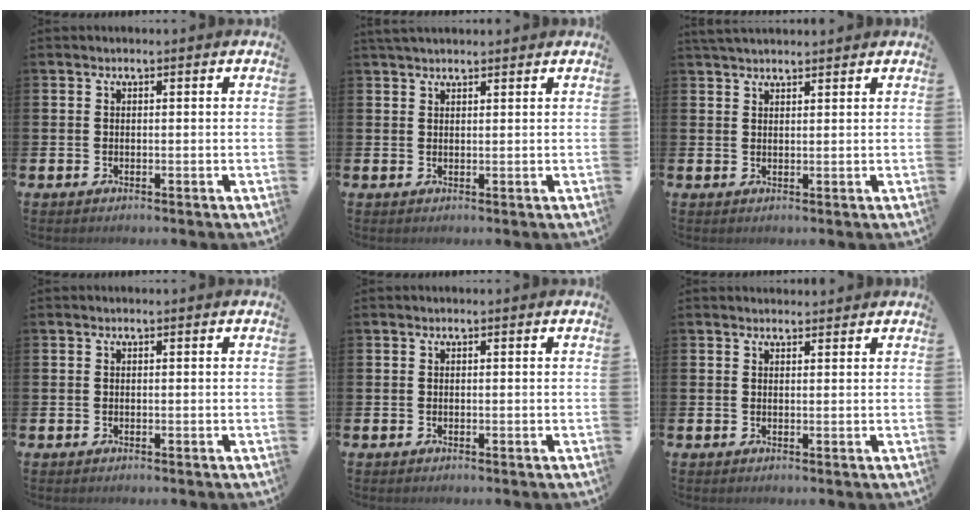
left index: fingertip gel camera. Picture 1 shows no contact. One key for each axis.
{"total": 2.1, "fx": 1.9, "fy": 0.5, "fz": 0.6, "tx": -0.003, "ty": -0.004, "tz": 0.034}
{"total": 2.7, "fx": 2.5, "fy": 0.5, "fz": 0.7, "tx": -0.014, "ty": -0.005, "tz": 0.046}
{"total": 0.0}
{"total": 0.0}
{"total": 1.4, "fx": 1.3, "fy": 0.4, "fz": 0.1, "tx": 0.009, "ty": -0.003, "tz": 0.022}